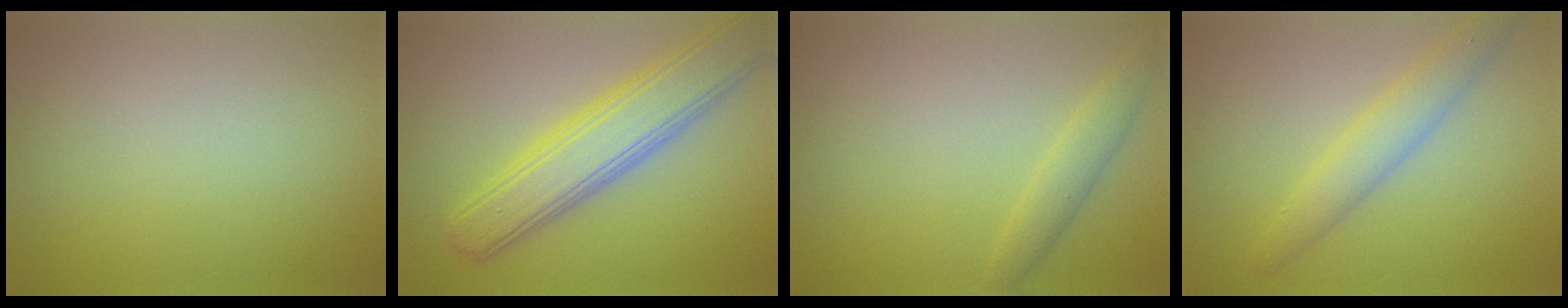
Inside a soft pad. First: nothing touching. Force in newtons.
{"total": 6.8, "press": 6.8, "slide": 0.1}
{"total": 1.8, "press": 1.8, "slide": 0.1}
{"total": 3.2, "press": 3.2, "slide": 0.1}